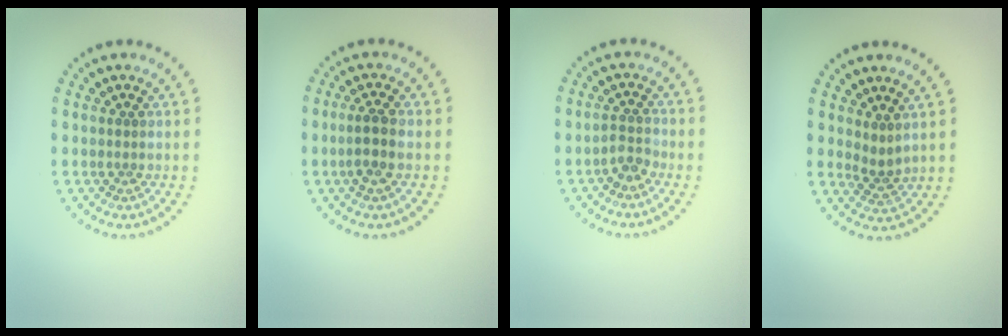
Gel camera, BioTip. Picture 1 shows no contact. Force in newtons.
{"total": 2.2, "press": 2.0, "slide": 0.9}
{"total": 1.8, "press": 1.3, "slide": 1.2}
{"total": 1.8, "press": 1.1, "slide": 1.4}